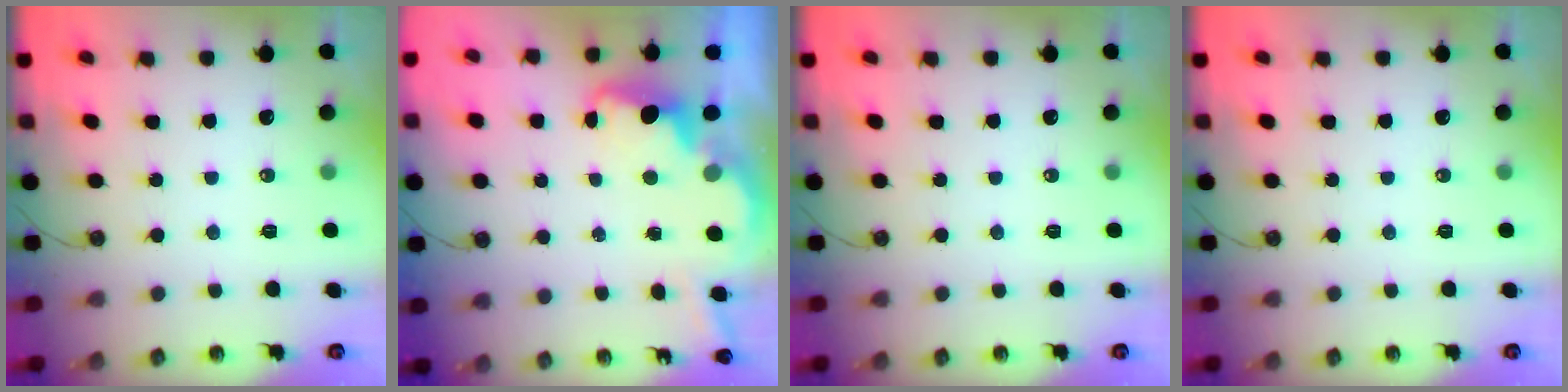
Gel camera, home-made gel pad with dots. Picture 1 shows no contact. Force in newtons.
{"total": 3.7, "press": 3.6, "slide": 0.7}
{"total": 0.0}
{"total": 0.0}